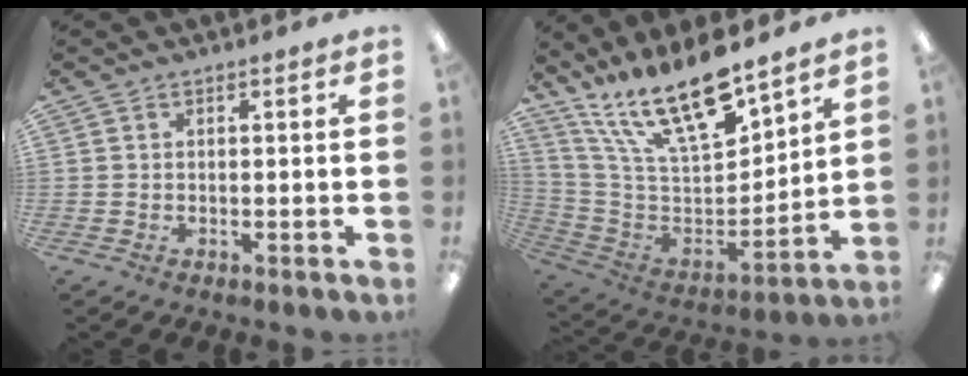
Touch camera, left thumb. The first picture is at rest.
{"total": 20.5, "force": [15.5, 6.4, 11.8], "torque": [-0.241, -0.104, 0.273]}